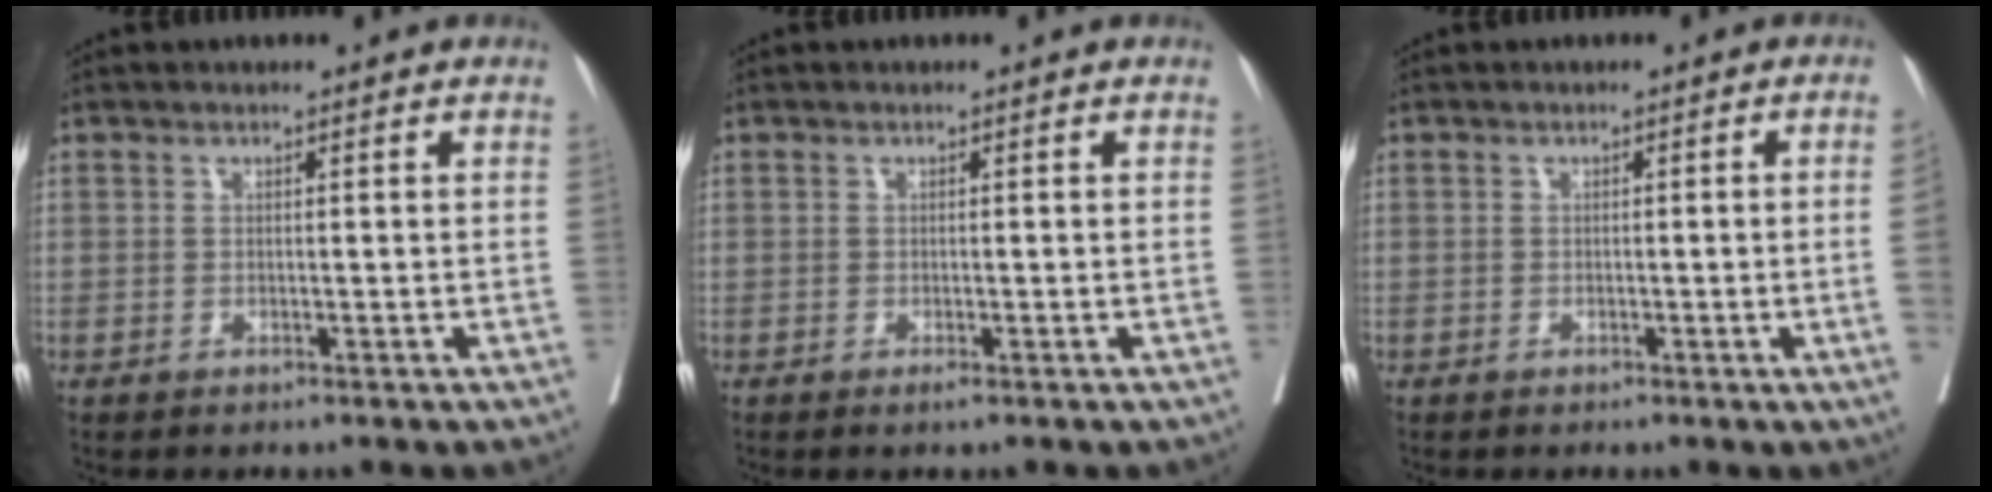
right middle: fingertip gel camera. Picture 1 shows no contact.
{"total": 0.5, "force": [-0.3, 0.0, 0.4], "torque": [-0.007, -0.002, -0.005]}
{"total": 2.5, "force": [-0.5, -0.5, 2.4], "torque": [-0.033, 0.002, -0.005]}